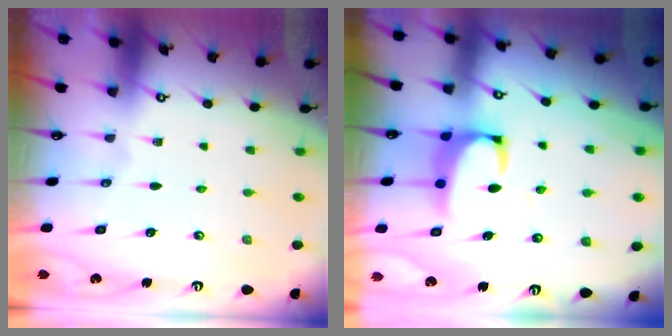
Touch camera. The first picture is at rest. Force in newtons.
{"total": 2.1, "press": 1.8, "slide": 0.9}